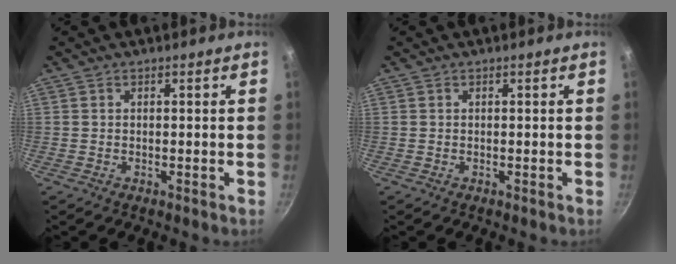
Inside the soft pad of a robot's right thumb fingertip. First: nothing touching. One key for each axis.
{"total": 0.0}